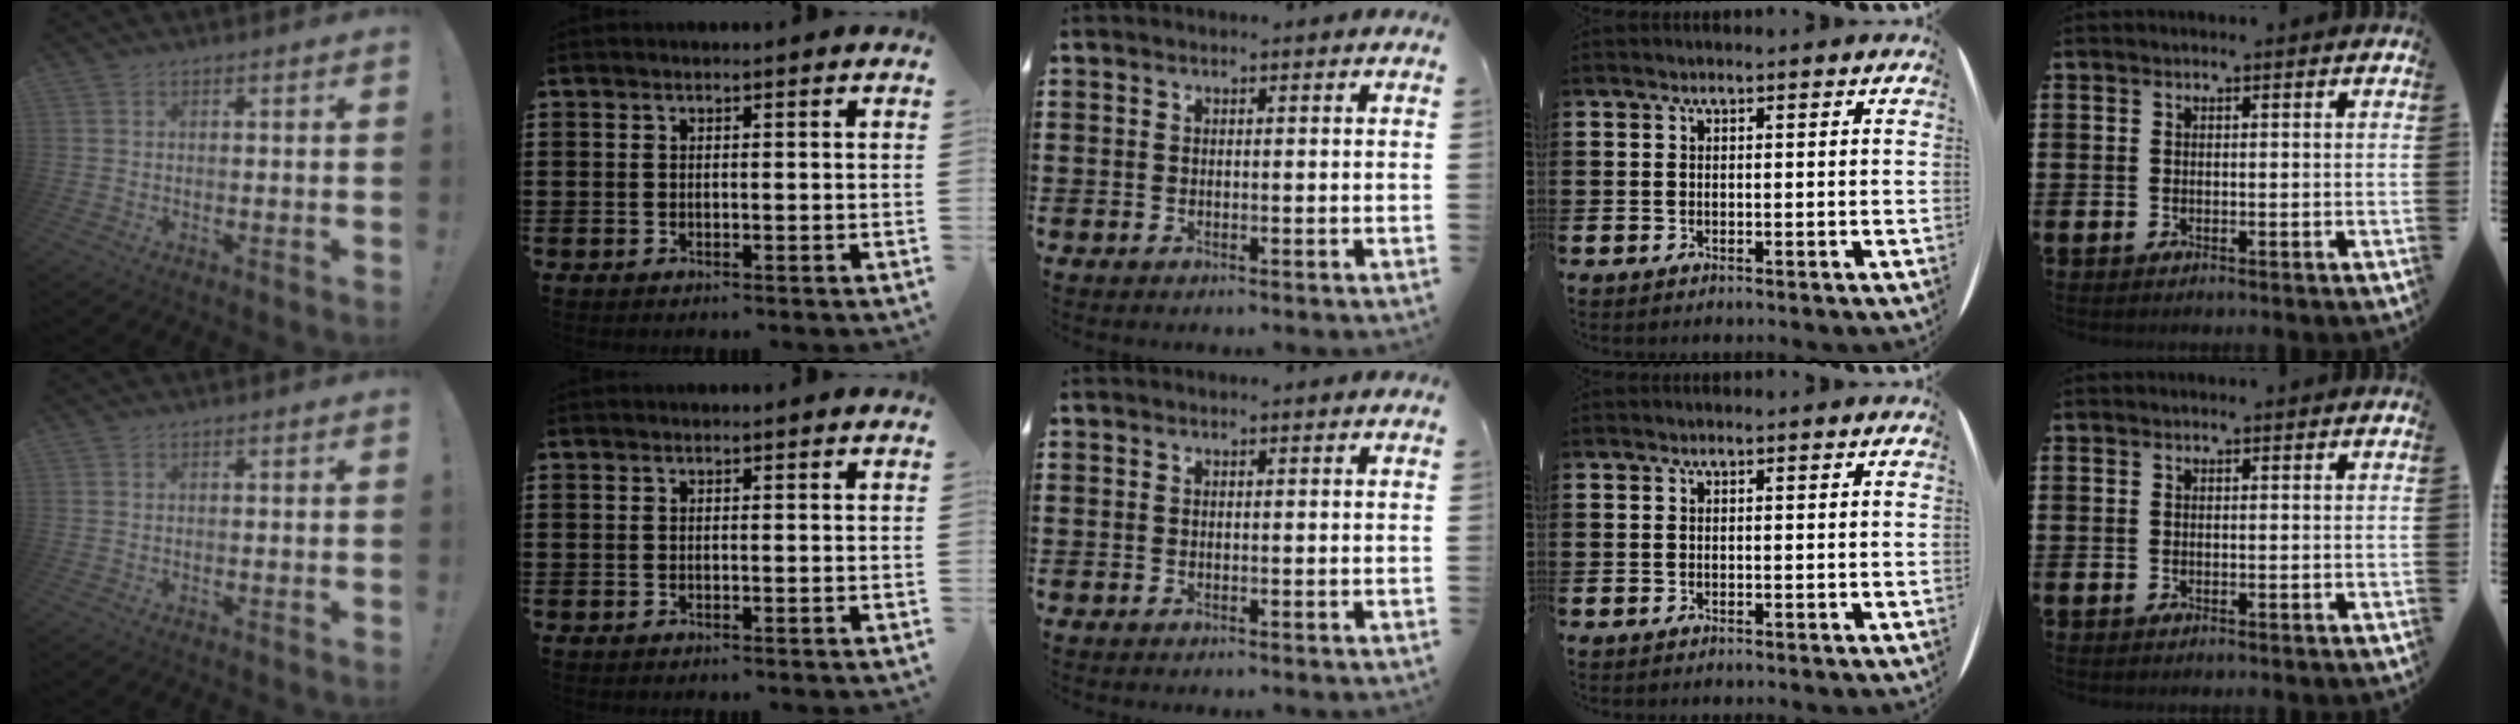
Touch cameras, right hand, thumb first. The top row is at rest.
{}